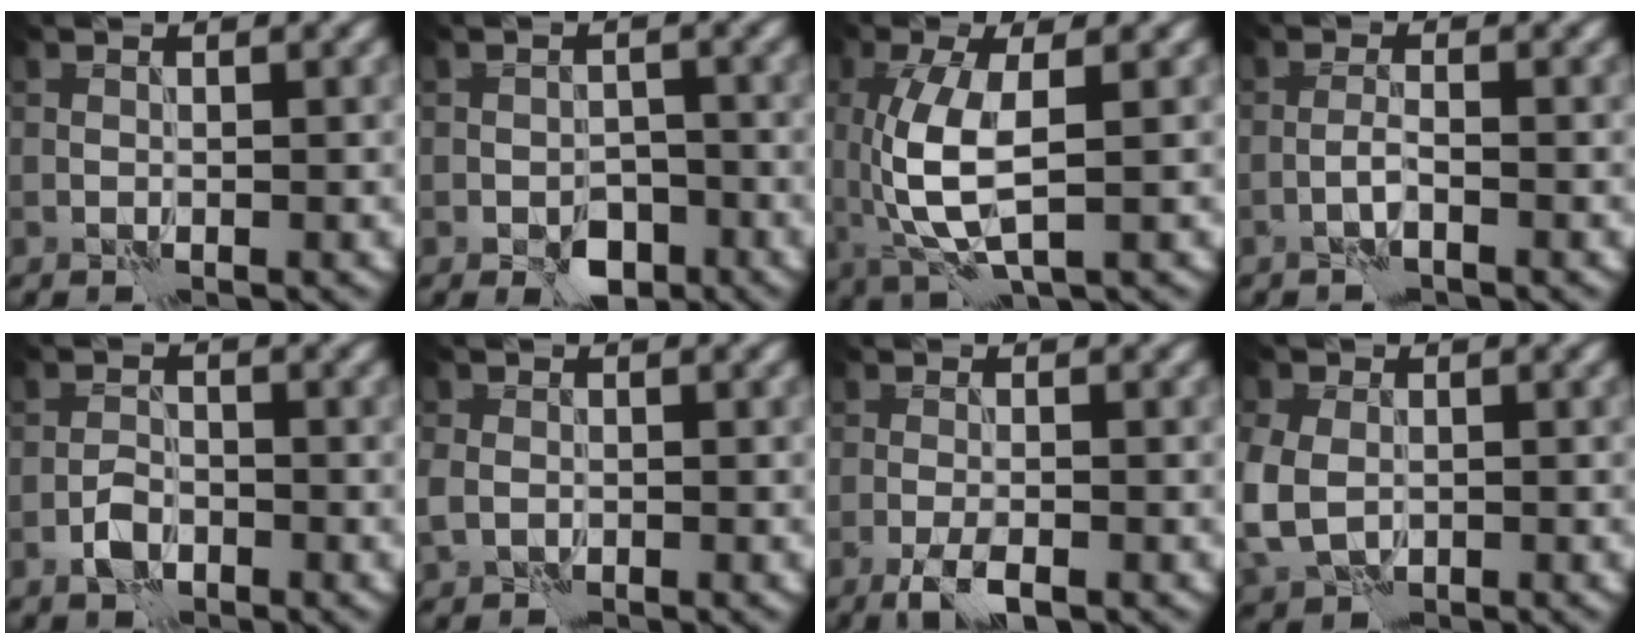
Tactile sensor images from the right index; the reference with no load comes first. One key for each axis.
{"total": 3.3, "fx": -1.9, "fy": 2.0, "fz": 1.8, "tx": -0.017, "ty": -0.002, "tz": -0.034}
{"total": 5.9, "fx": 0.2, "fy": 2.1, "fz": 5.5, "tx": -0.134, "ty": -0.006, "tz": 0.007}
{"total": 1.3, "fx": -0.8, "fy": 0.0, "fz": 1.0, "tx": -0.021, "ty": 0.006, "tz": -0.020}
{"total": 2.3, "fx": -1.3, "fy": 1.4, "fz": 1.4, "tx": -0.023, "ty": 0.006, "tz": -0.028}
{"total": 2.6, "fx": -0.6, "fy": 2.1, "fz": 1.3, "tx": -0.036, "ty": -0.008, "tz": -0.015}
{"total": 2.9, "fx": -1.7, "fy": 0.6, "fz": 2.3, "tx": -0.050, "ty": 0.001, "tz": -0.037}
{"total": 6.7, "fx": -1.0, "fy": 5.2, "fz": 4.0, "tx": -0.112, "ty": -0.016, "tz": -0.013}